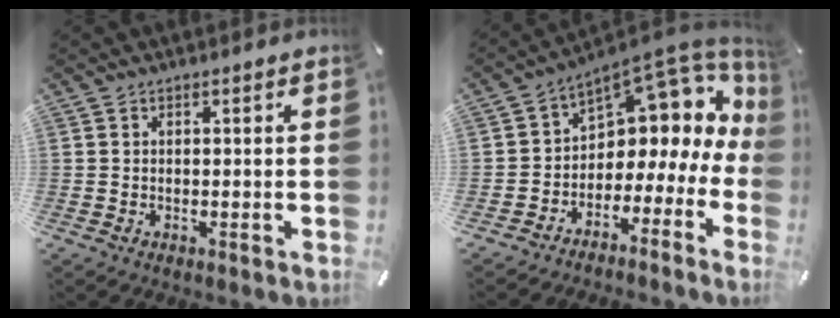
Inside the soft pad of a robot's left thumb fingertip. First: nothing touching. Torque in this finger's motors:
{"motor_torque": [-0.12, 1.10, 0.69, 0.84, 0.07]}